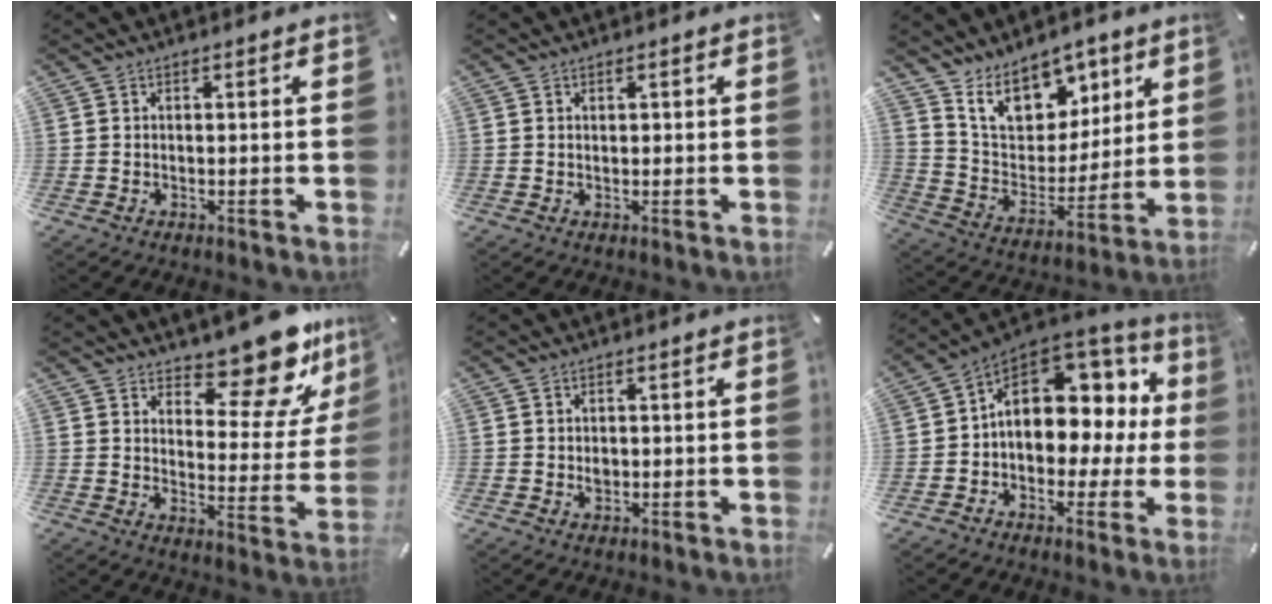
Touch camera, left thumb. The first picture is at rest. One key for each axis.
{"total": 0.5, "fx": 0.1, "fy": 0.4, "fz": 0.3, "tx": 0.002, "ty": -0.002, "tz": 0.000}
{"total": 14.6, "fx": 9.8, "fy": 9.6, "fz": 5.1, "tx": -0.095, "ty": -0.065, "tz": 0.184}
{"total": 15.7, "fx": 12.9, "fy": 5.7, "fz": 6.9, "tx": -0.074, "ty": -0.123, "tz": 0.211}
{"total": 1.1, "fx": 0.1, "fy": 1.0, "fz": 0.6, "tx": -0.014, "ty": 0.004, "tz": 0.000}
{"total": 12.5, "fx": 3.5, "fy": 9.3, "fz": 7.5, "tx": -0.104, "ty": -0.030, "tz": 0.065}